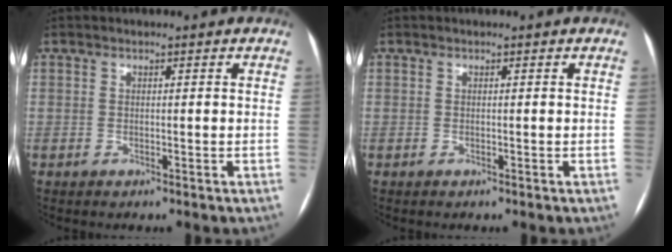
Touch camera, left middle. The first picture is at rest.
{"total": 0.0}